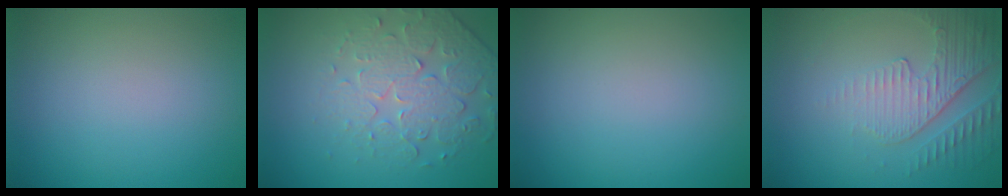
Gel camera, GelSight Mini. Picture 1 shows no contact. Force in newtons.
{"total": 4.6, "press": 3.8, "slide": 2.5}
{"total": 0.0}
{"total": 5.0, "press": 3.4, "slide": 3.8}